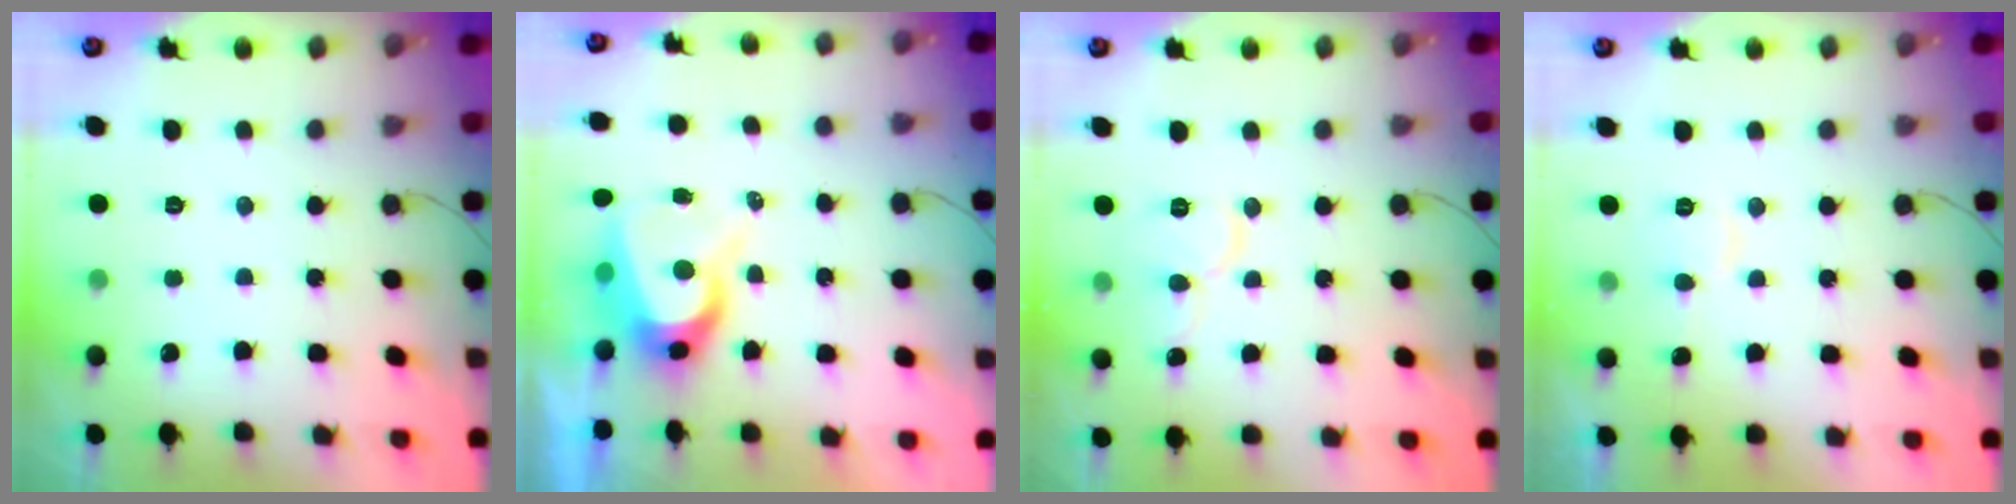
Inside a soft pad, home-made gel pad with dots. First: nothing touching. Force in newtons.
{"total": 8.5, "press": 8.5, "slide": 0.7}
{"total": 7.6, "press": 7.5, "slide": 0.8}
{"total": 4.6, "press": 4.6, "slide": 0.6}